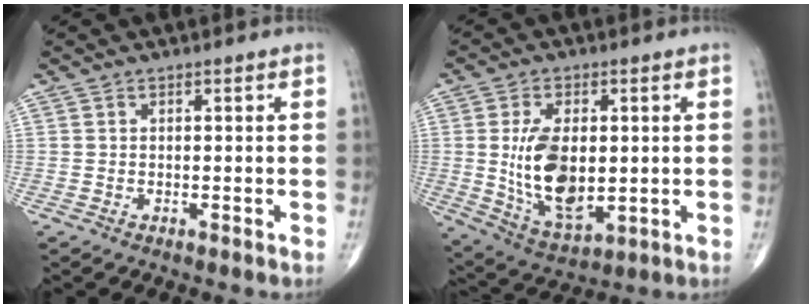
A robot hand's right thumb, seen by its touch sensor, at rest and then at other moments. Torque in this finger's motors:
{"motor_torque": [-0.37, 0.96, 1.52, 0.69, 0.56]}